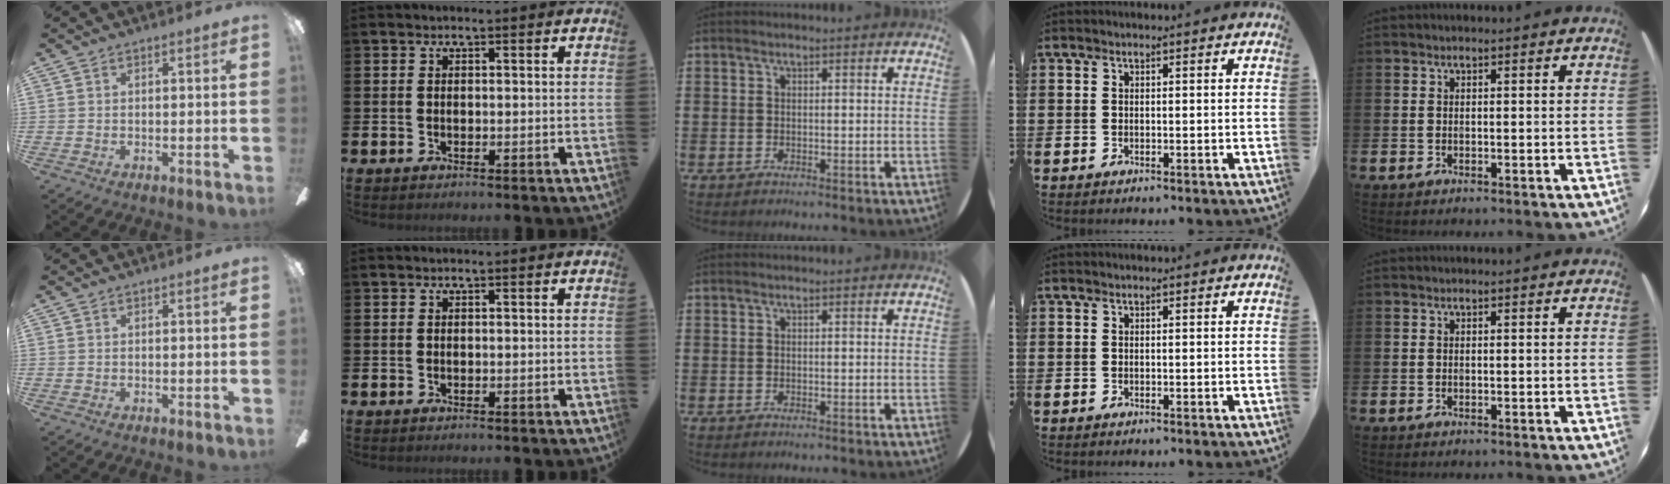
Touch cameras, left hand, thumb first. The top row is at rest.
{}